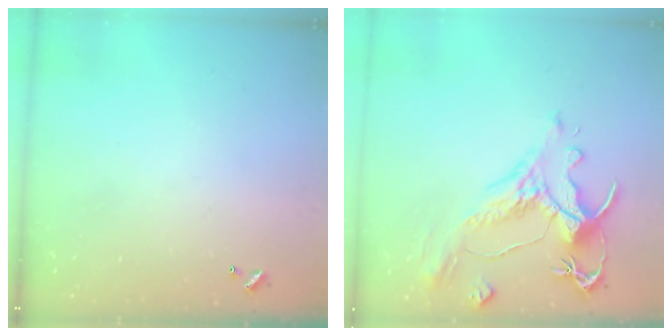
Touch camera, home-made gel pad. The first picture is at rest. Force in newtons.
{"total": 1.2, "press": 0.2, "slide": 1.2}